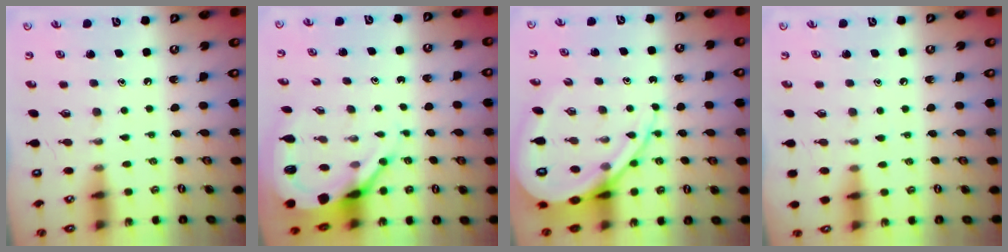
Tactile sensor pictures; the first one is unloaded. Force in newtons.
{"total": 8.1, "press": 8.0, "slide": 0.9}
{"total": 13.4, "press": 13.3, "slide": 1.4}
{"total": 3.8, "press": 3.7, "slide": 0.6}